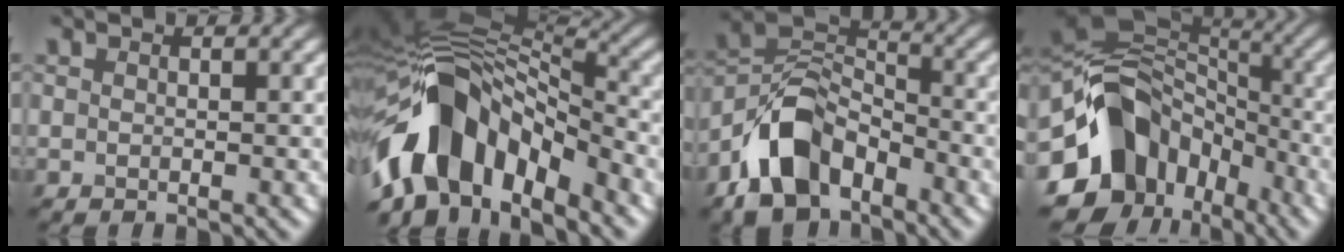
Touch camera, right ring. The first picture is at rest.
{"total": 12.8, "force": [-5.5, 7.4, 9.0], "torque": [-0.157, 0.012, -0.106]}
{"total": 7.9, "force": [-4.6, 4.6, 4.4], "torque": [-0.079, 0.006, -0.096]}
{"total": 12.5, "force": [-4.3, 9.7, 6.6], "torque": [-0.129, 0.012, -0.092]}